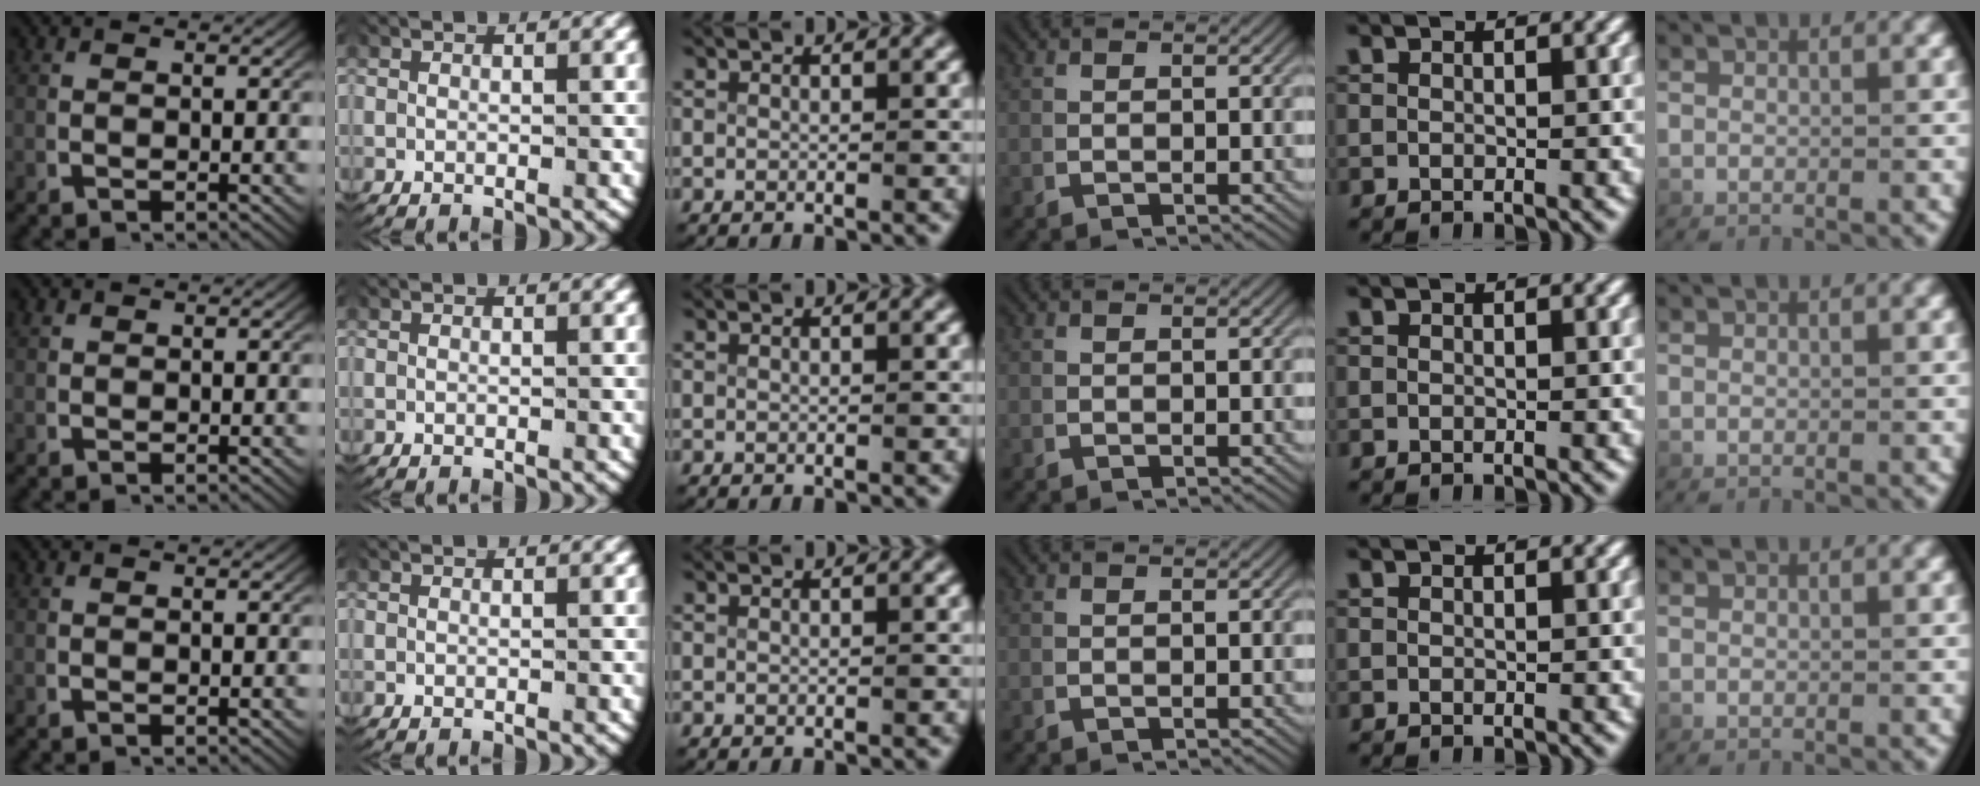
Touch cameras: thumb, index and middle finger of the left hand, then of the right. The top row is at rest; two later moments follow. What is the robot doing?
{"motion": "lift_and_place", "object": "paper towel"}